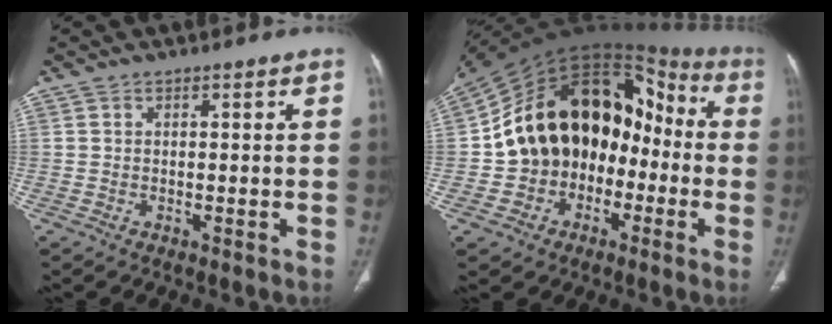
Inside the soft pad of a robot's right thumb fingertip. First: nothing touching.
{"total": 23.0, "force": [-2.4, 16.9, 15.5], "torque": [-0.214, 0.070, -0.039]}